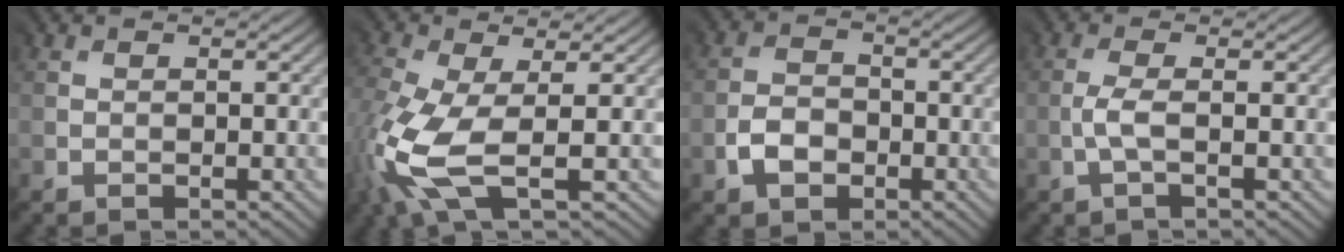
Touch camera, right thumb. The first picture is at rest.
{"total": 8.4, "force": [-2.8, 3.1, 7.3], "torque": [-0.204, -0.016, -0.062]}
{"total": 2.3, "force": [-1.7, 1.5, 0.2], "torque": [-0.005, -0.001, -0.037]}
{"total": 1.5, "force": [-0.8, -0.4, 1.2], "torque": [-0.036, 0.005, -0.020]}